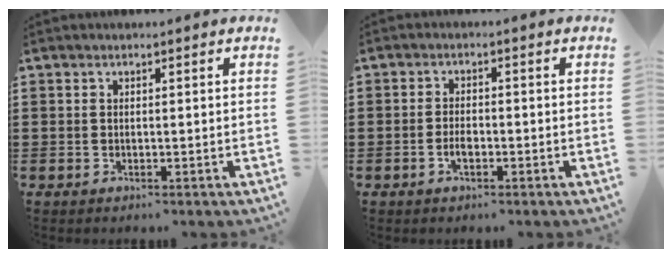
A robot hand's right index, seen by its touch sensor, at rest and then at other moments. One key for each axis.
{"total": 2.3, "fx": -0.9, "fy": 0.9, "fz": 1.9, "tx": -0.046, "ty": -0.004, "tz": -0.017}